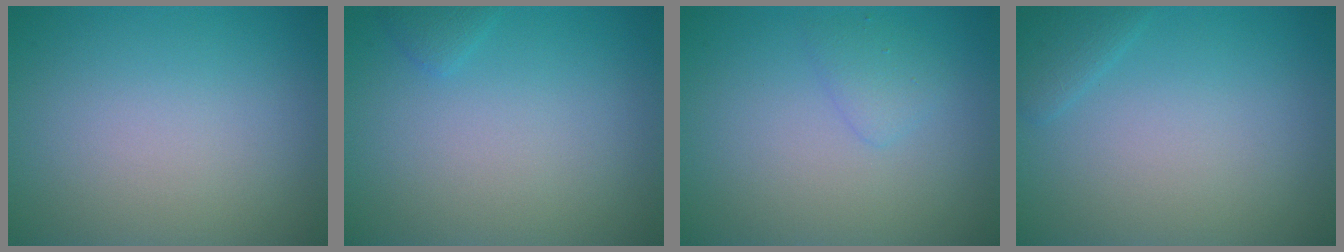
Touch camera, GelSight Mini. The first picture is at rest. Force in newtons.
{"total": 0.7, "press": 0.7, "slide": 0.1}
{"total": 1.3, "press": 1.3, "slide": 0.1}
{"total": 1.2, "press": 1.2, "slide": 0.0}